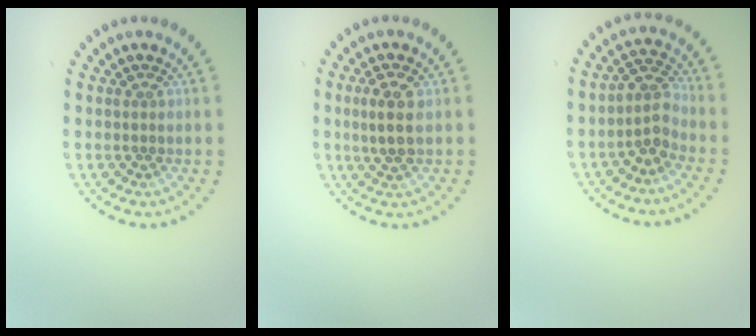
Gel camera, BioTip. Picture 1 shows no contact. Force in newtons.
{"total": 2.5, "press": 2.4, "slide": 0.7}
{"total": 2.6, "press": 2.0, "slide": 1.7}